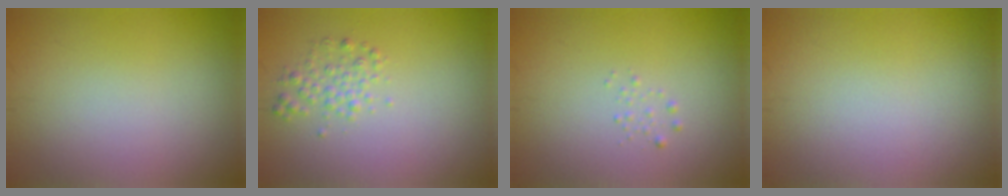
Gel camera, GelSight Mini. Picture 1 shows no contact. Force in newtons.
{"total": 1.7, "press": 1.7, "slide": 0.0}
{"total": 0.6, "press": 0.6, "slide": 0.0}
{"total": 0.0}